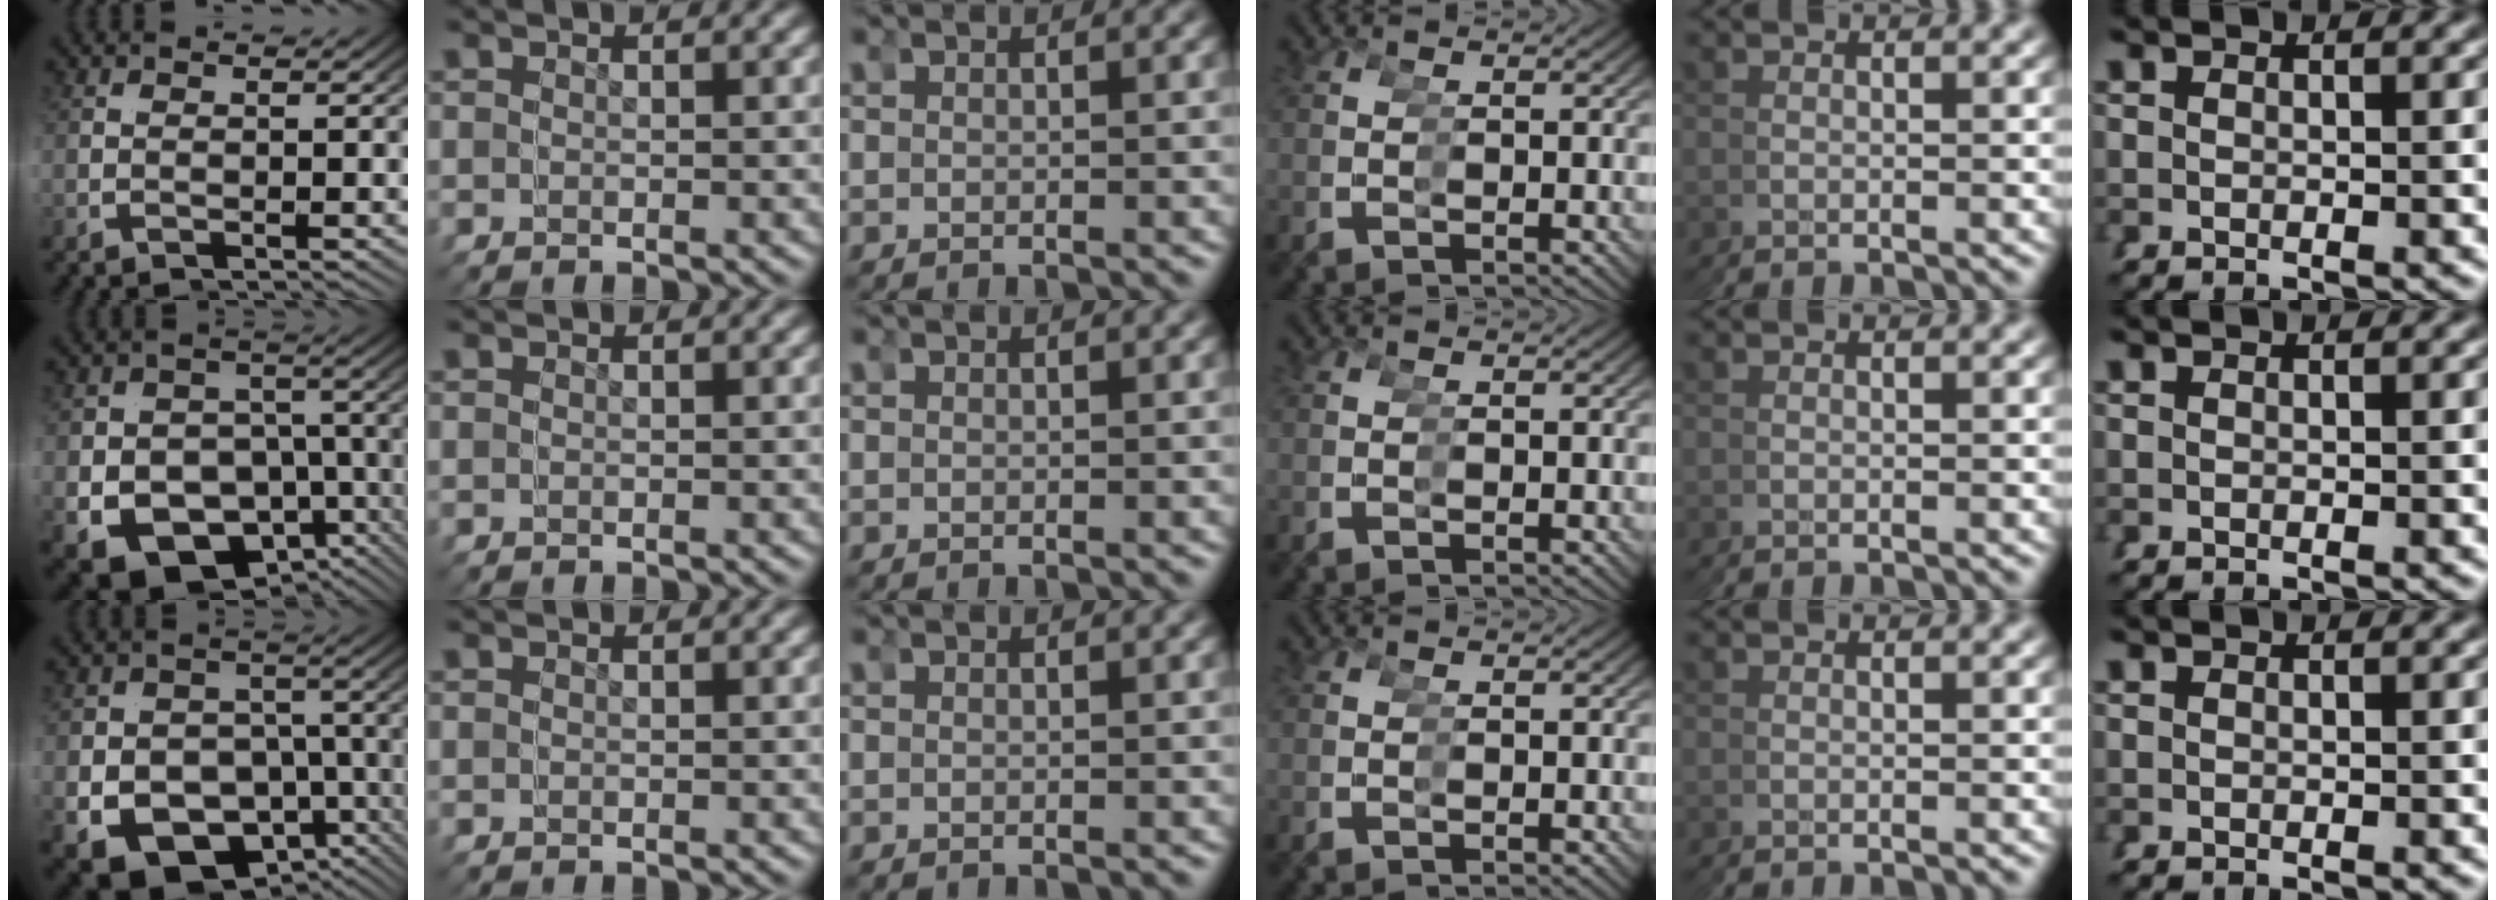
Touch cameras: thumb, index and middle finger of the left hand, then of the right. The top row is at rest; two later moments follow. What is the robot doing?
{"motion": "grasp_and_lifting", "object": "bandage"}